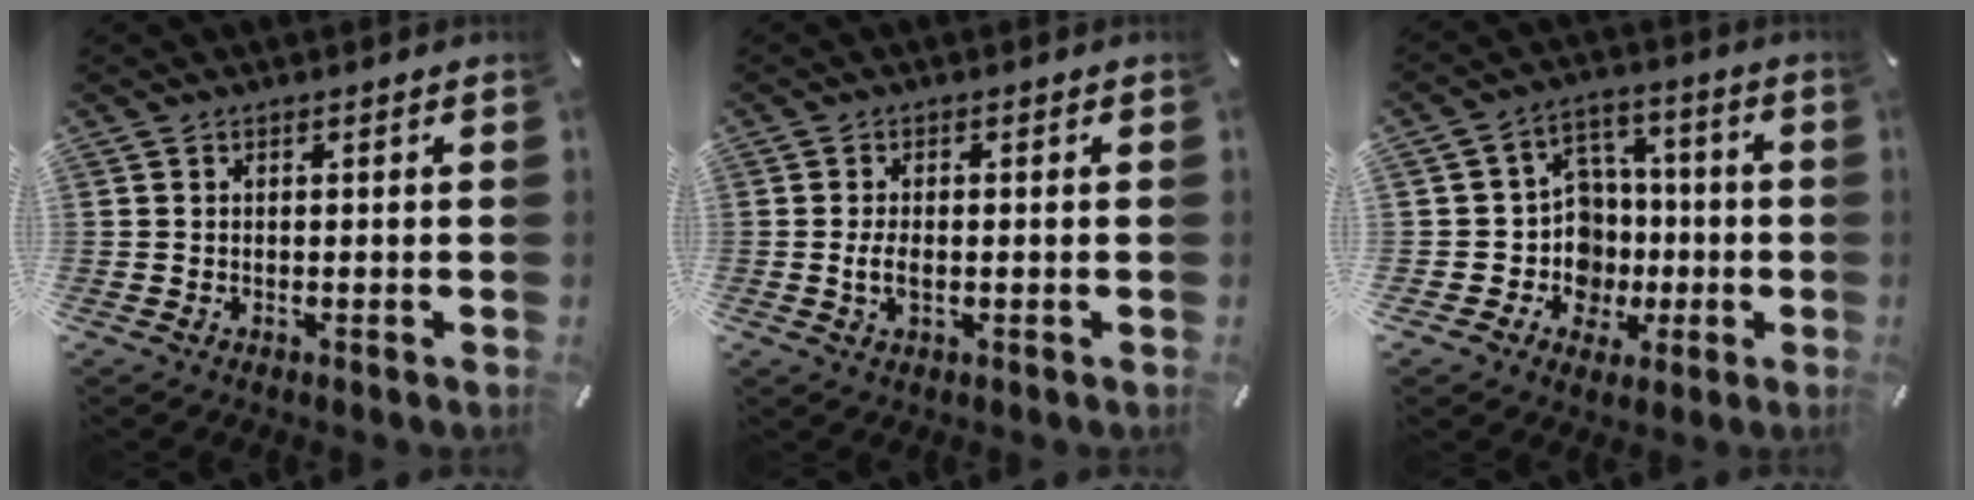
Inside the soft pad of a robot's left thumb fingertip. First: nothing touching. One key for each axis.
{"total": 3.7, "fx": -0.5, "fy": 1.9, "fz": 3.1, "tx": -0.068, "ty": -0.001, "tz": -0.012}
{"total": 12.8, "fx": -1.4, "fy": 12.1, "fz": 3.8, "tx": -0.062, "ty": 0.013, "tz": -0.008}